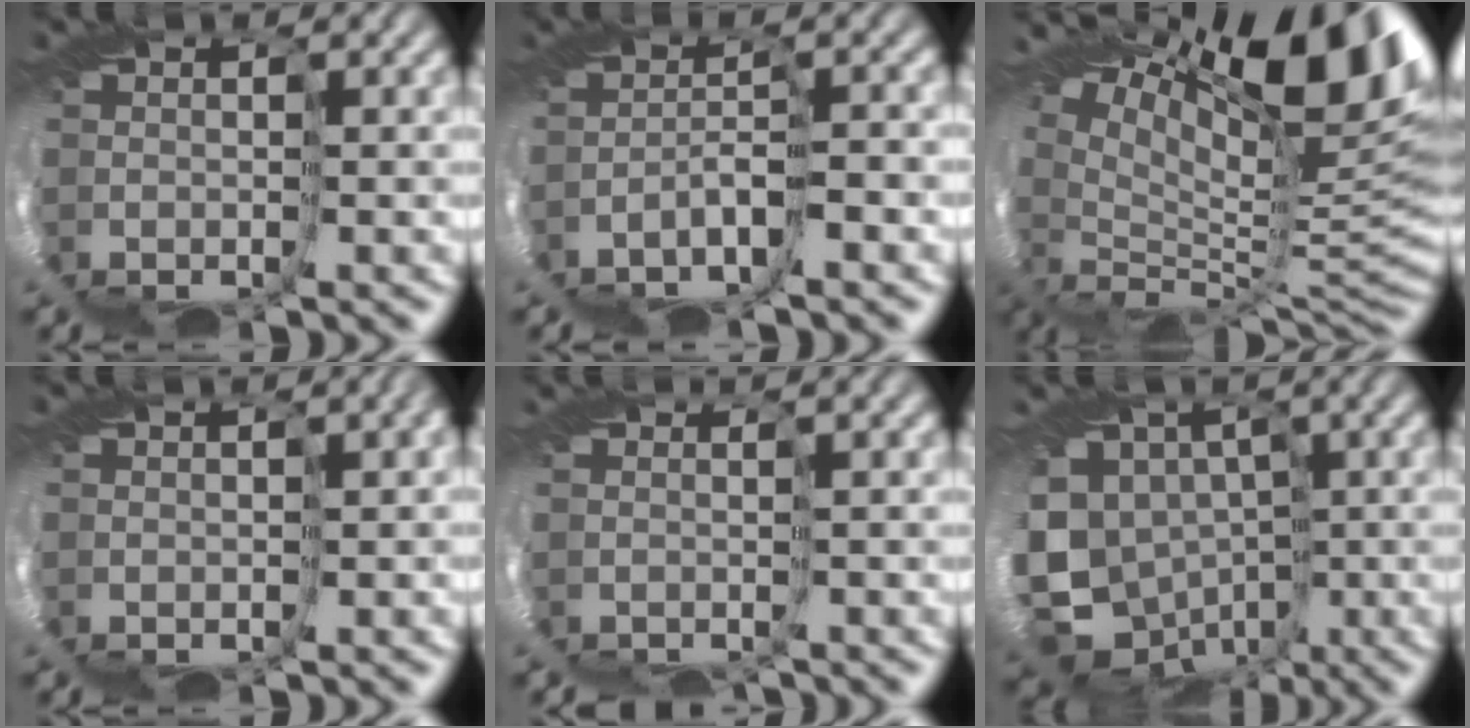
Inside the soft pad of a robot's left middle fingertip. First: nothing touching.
{"total": 3.7, "force": [-1.0, -3.4, -0.8], "torque": [-0.004, 0.002, -0.025]}
{"total": 12.1, "force": [10.0, -1.2, 6.8], "torque": [-0.121, 0.011, 0.188]}
{"total": 1.4, "force": [-0.5, 0.5, 1.2], "torque": [-0.018, 0.005, 0.009]}
{"total": 3.9, "force": [-2.3, -2.0, -2.5], "torque": [0.049, -0.009, -0.011]}
{"total": 7.2, "force": [-2.3, 6.3, 2.5], "torque": [-0.098, -0.024, -0.030]}